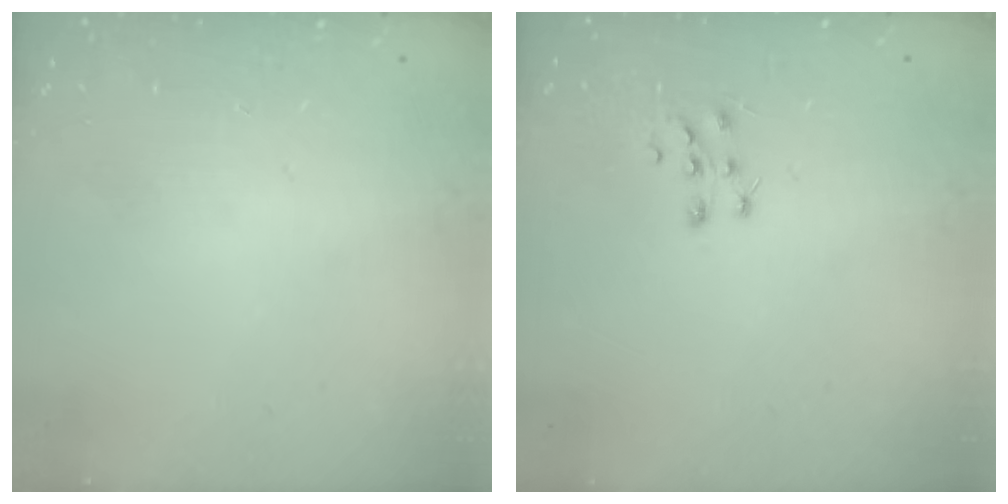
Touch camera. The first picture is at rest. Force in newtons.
{"total": 7.2, "press": 7.1, "slide": 0.7}